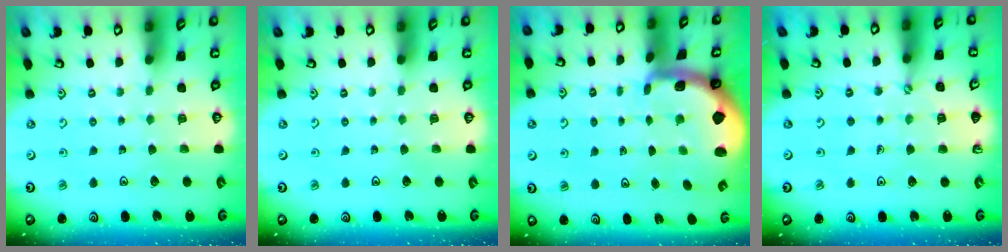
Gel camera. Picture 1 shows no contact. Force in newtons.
{"total": 0.0}
{"total": 1.9, "press": 1.8, "slide": 0.5}
{"total": 2.7, "press": 2.7, "slide": 0.4}